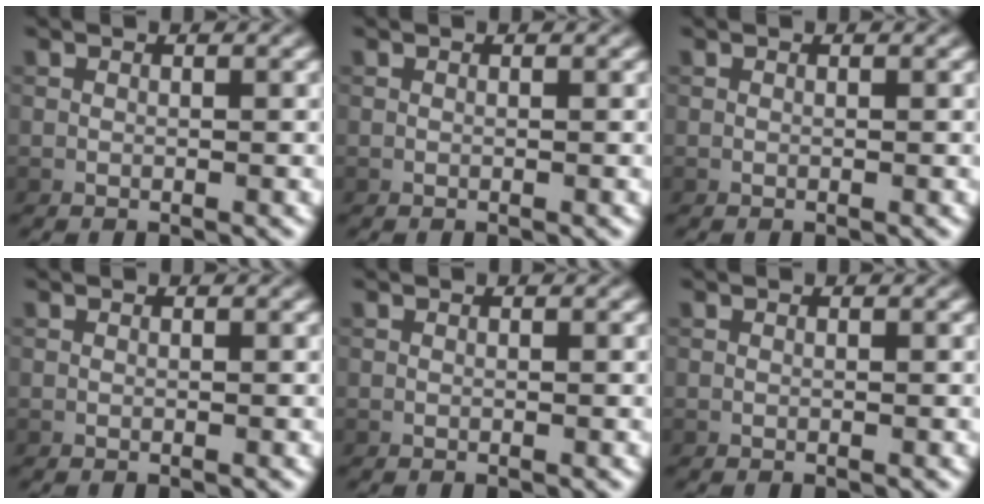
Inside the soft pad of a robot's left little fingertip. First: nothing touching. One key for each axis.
{"total": 0.0}
{"total": 0.0}
{"total": 0.0}
{"total": 0.0}
{"total": 0.0}